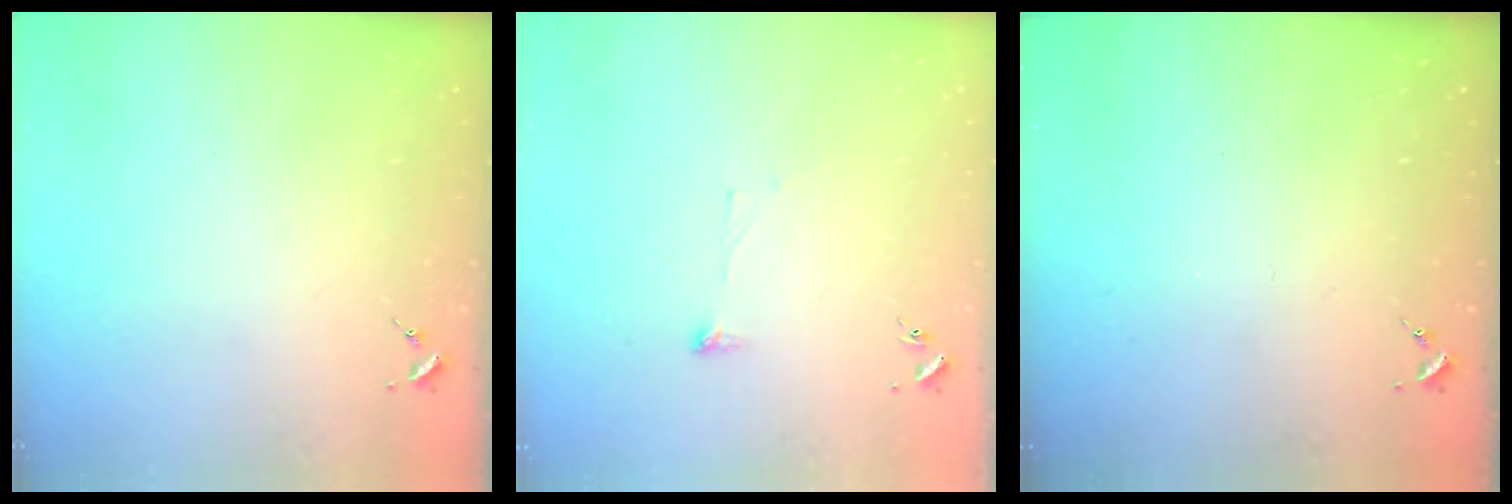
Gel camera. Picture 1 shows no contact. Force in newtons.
{"total": 4.5, "press": 4.4, "slide": 0.4}
{"total": 0.0}